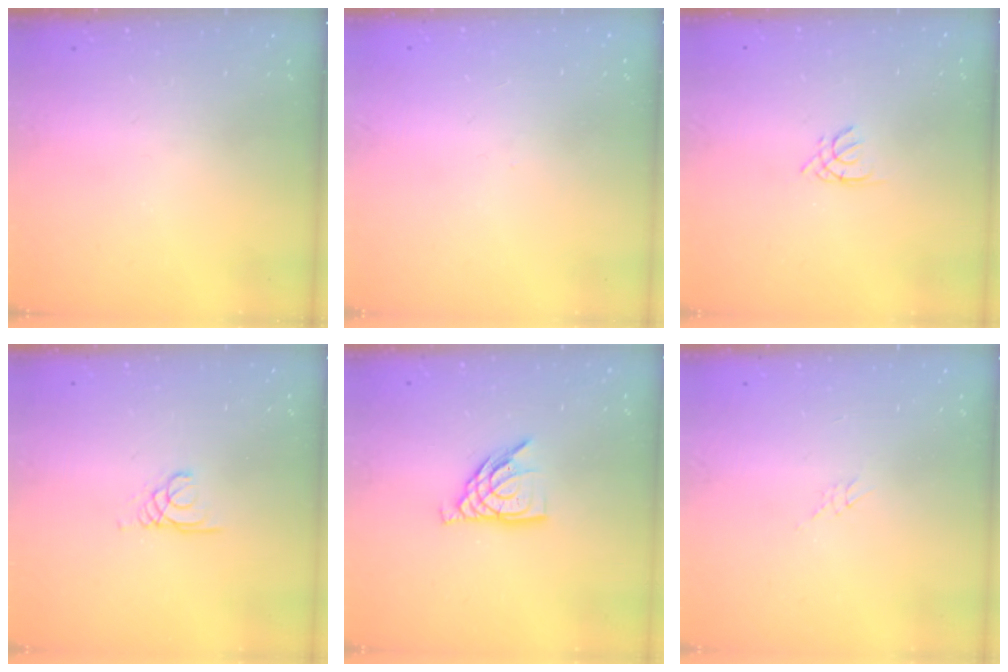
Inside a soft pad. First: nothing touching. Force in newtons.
{"total": 0.0}
{"total": 1.7, "press": 1.7, "slide": 0.3}
{"total": 1.7, "press": 1.7, "slide": 0.1}
{"total": 9.1, "press": 9.1, "slide": 0.8}
{"total": 2.6, "press": 2.6, "slide": 0.2}